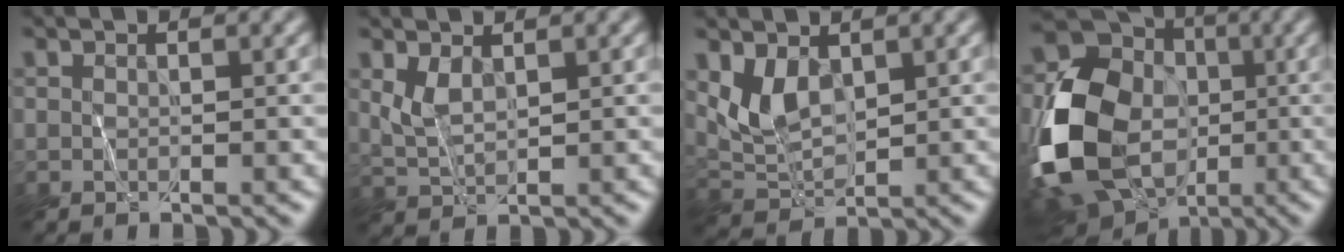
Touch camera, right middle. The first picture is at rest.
{"total": 1.7, "force": [0.7, 1.0, 1.2], "torque": [-0.034, 0.002, 0.029]}
{"total": 3.2, "force": [1.1, 2.0, 2.2], "torque": [-0.048, -0.003, 0.036]}
{"total": 15.3, "force": [-2.5, 12.2, 8.9], "torque": [-0.182, -0.015, -0.037]}